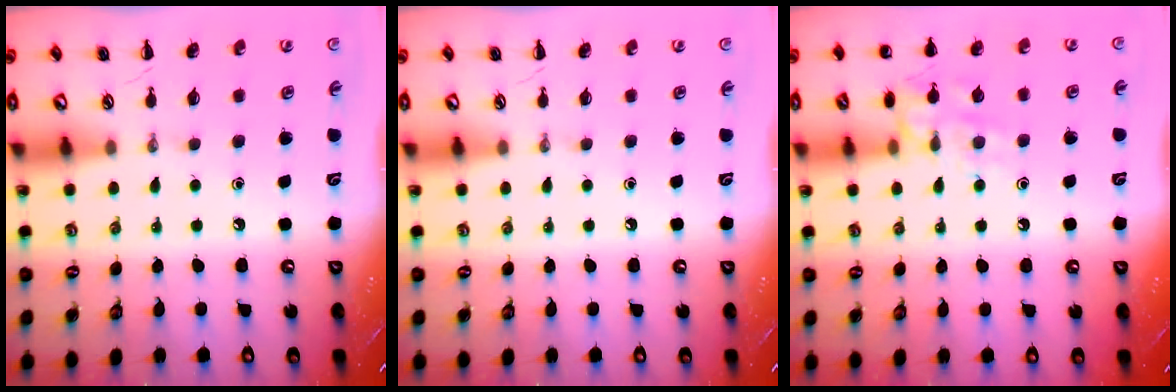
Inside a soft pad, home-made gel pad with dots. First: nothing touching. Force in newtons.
{"total": 0.0}
{"total": 11.8, "press": 11.7, "slide": 1.0}